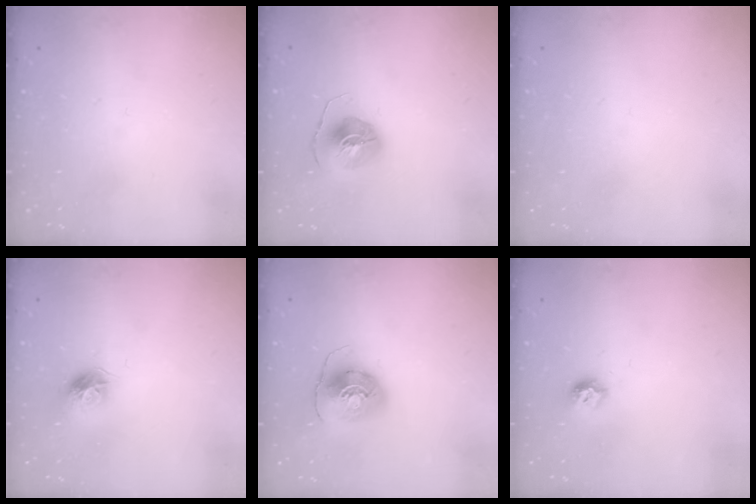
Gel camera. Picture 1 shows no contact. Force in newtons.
{"total": 9.2, "press": 9.2, "slide": 0.4}
{"total": 0.8, "press": 0.8, "slide": 0.0}
{"total": 9.4, "press": 9.4, "slide": 0.5}
{"total": 8.2, "press": 8.1, "slide": 0.8}
{"total": 7.5, "press": 7.5, "slide": 0.6}